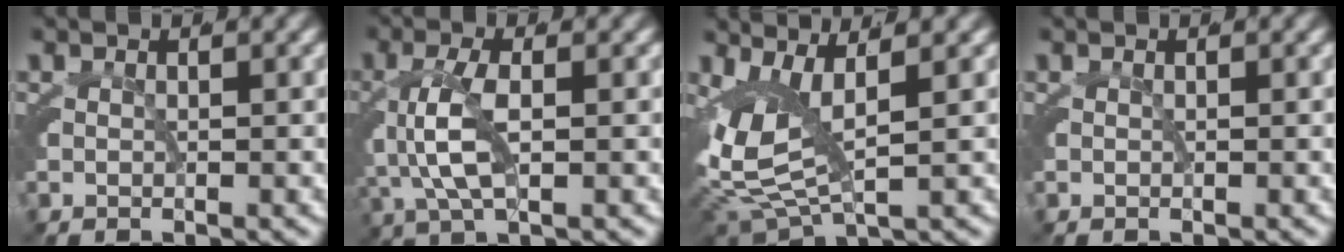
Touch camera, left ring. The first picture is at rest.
{"total": 4.0, "force": [-1.0, 1.6, 3.5], "torque": [-0.097, -0.010, -0.012]}
{"total": 8.1, "force": [0.5, 5.3, 6.1], "torque": [-0.147, -0.022, 0.013]}
{"total": 0.0}